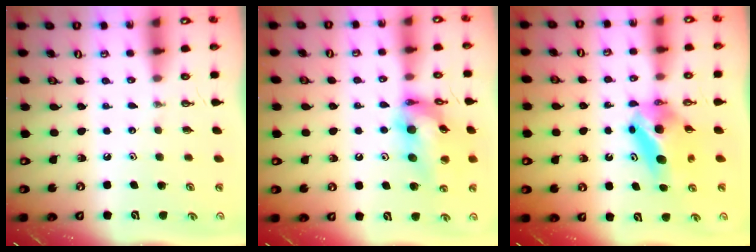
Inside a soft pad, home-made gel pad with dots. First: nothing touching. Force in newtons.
{"total": 16.9, "press": 16.5, "slide": 3.9}
{"total": 6.5, "press": 6.2, "slide": 2.0}